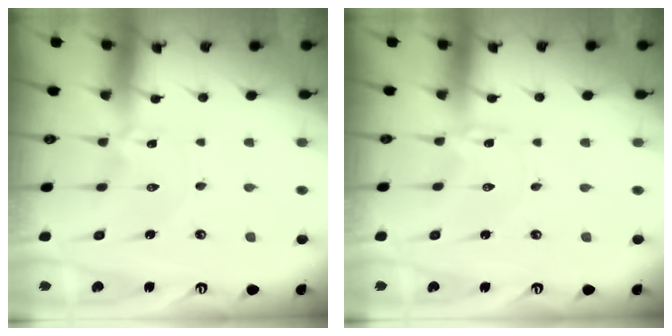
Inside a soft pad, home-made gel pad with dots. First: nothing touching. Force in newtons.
{"total": 0.0}